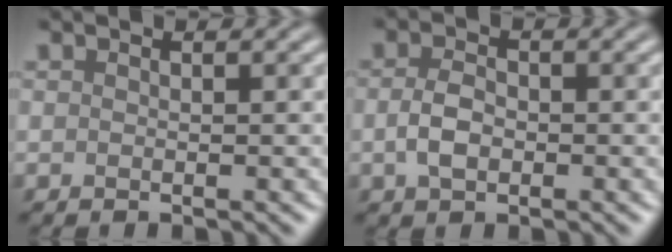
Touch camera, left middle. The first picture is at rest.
{"total": 2.6, "force": [-0.5, 1.6, 2.0], "torque": [-0.047, 0.003, -0.011]}